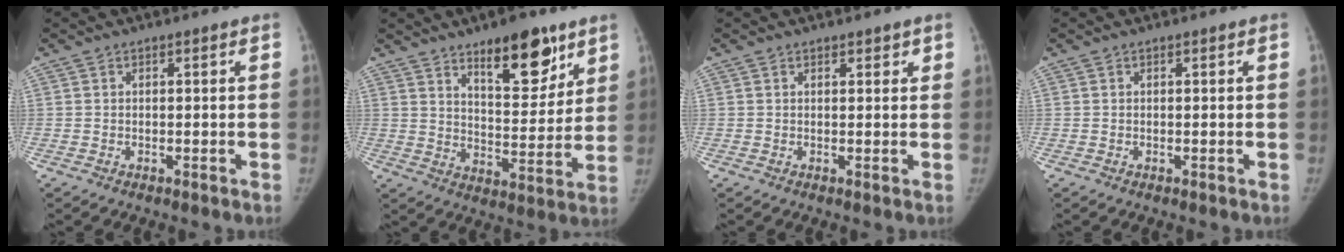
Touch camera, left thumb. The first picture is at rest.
{"total": 14.4, "force": [9.2, 5.6, 9.5], "torque": [-0.096, -0.059, 0.145]}
{"total": 1.5, "force": [1.2, 0.7, 0.7], "torque": [-0.001, -0.005, 0.013]}
{"total": 0.0}